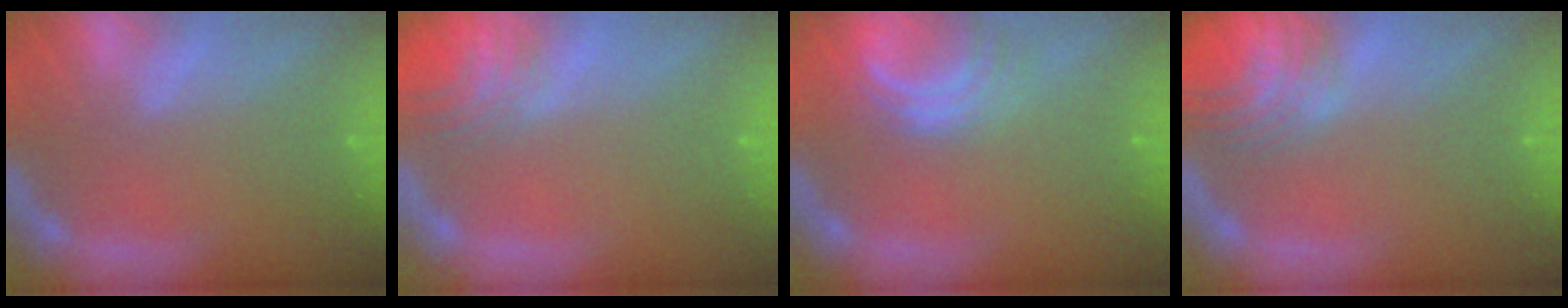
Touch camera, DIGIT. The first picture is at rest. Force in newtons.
{"total": 3.9}
{"total": 4.5}
{"total": 7.0}